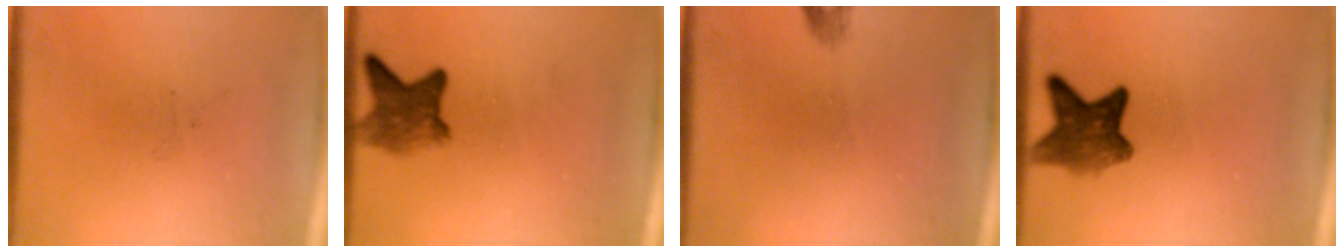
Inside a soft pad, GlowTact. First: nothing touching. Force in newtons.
{"total": 5.0}
{"total": 1.0}
{"total": 6.6}